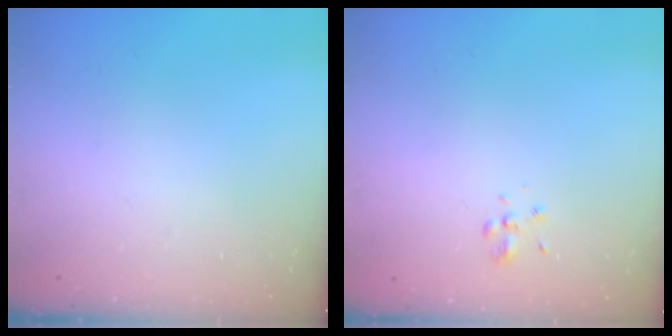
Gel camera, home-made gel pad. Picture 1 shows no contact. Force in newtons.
{"total": 1.9, "press": 1.6, "slide": 0.9}